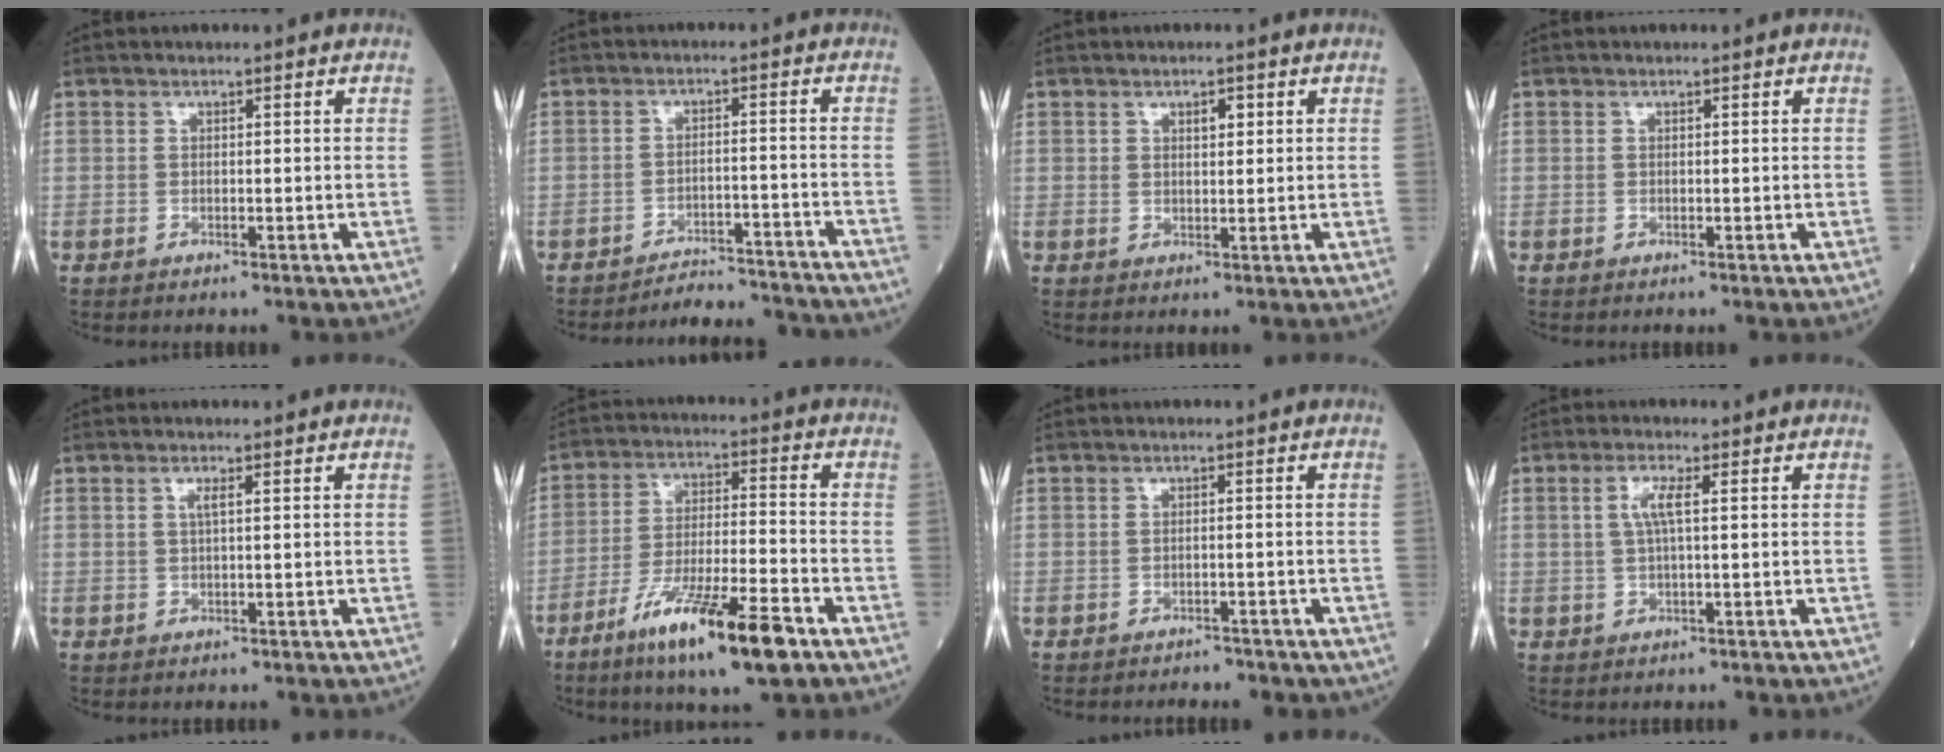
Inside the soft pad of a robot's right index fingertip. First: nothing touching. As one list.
[{"total": 9.0, "force": [-9.0, 0.5, 0.5], "torque": [0.001, 0.011, -0.124]}, {"total": 1.1, "force": [0.6, 0.6, 0.8], "torque": [-0.012, 0.000, 0.010]}, {"total": 0.0}, {"total": 1.1, "force": [0.3, -0.1, 1.0], "torque": [-0.025, 0.002, 0.005]}, {"total": 14.2, "force": [-8.6, 1.3, 11.3], "torque": [-0.204, -0.029, -0.149]}, {"total": 3.3, "force": [-3.0, 1.3, 0.8], "torque": [-0.014, 0.000, -0.033]}, {"total": 3.0, "force": [0.7, 0.2, 3.0], "torque": [-0.066, 0.006, 0.015]}]